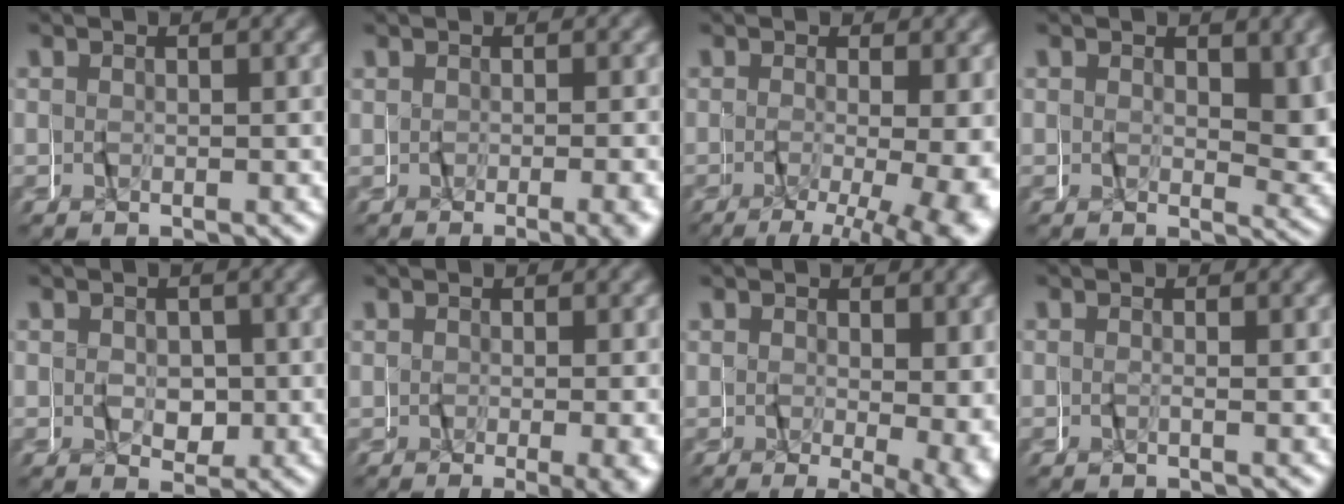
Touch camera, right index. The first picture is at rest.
{"total": 1.5, "force": [-0.7, -0.5, 1.2], "torque": [-0.016, -0.003, -0.011]}
{"total": 6.3, "force": [-2.3, 1.4, 5.6], "torque": [-0.071, -0.025, -0.026]}
{"total": 2.7, "force": [0.7, 1.3, 2.2], "torque": [-0.029, -0.010, 0.015]}
{"total": 1.8, "force": [-0.4, 1.5, 1.0], "torque": [-0.018, -0.006, -0.005]}
{"total": 2.5, "force": [-0.6, 0.1, 2.4], "torque": [-0.036, -0.009, -0.006]}
{"total": 4.9, "force": [-0.4, 1.6, 4.6], "torque": [-0.062, -0.013, 0.002]}
{"total": 0.5, "force": [-0.2, -0.5, 0.0], "torque": [-0.006, 0.000, -0.005]}